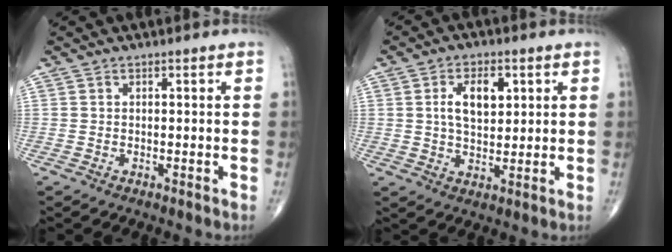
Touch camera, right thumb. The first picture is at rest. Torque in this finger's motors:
{"motor_torque": [1.05, 1.05, 0.76, 0.49, 0.05]}